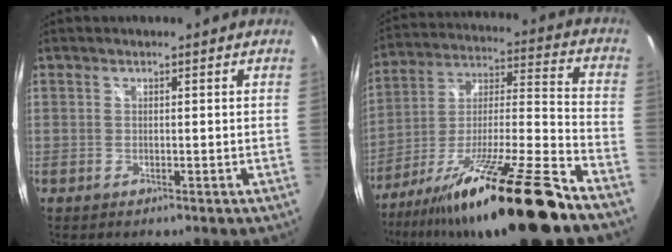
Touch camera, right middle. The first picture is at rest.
{"total": 22.7, "force": [-16.4, 0.8, 15.6], "torque": [-0.258, -0.017, -0.274]}